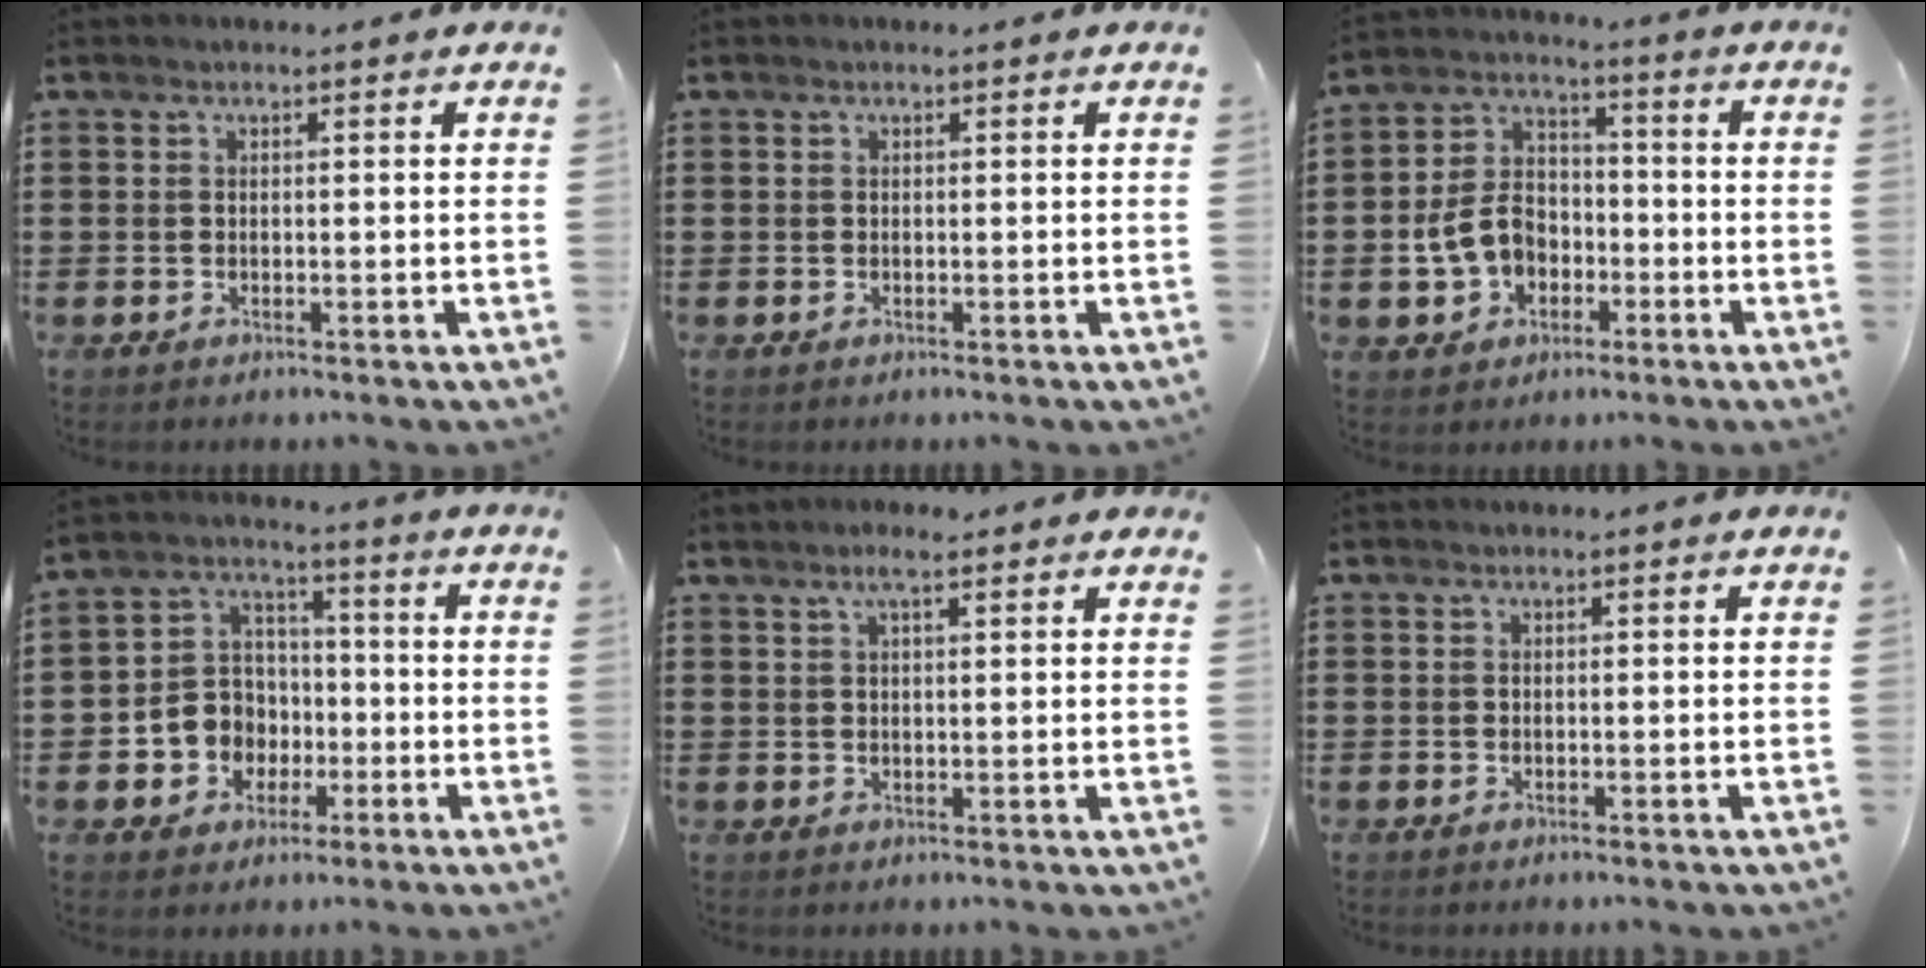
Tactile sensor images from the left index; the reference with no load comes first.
{"total": 0.0}
{"total": 8.1, "force": [-2.2, 6.5, 4.3], "torque": [-0.120, 0.016, -0.046]}
{"total": 7.6, "force": [-1.8, 7.1, 2.0], "torque": [-0.072, 0.013, -0.032]}
{"total": 3.3, "force": [2.4, 0.5, 2.2], "torque": [-0.047, 0.004, 0.042]}
{"total": 0.0}